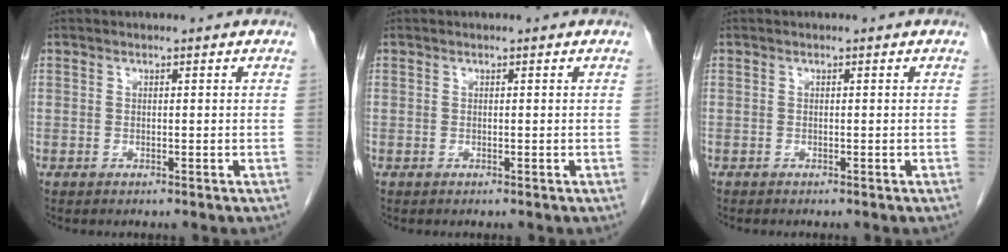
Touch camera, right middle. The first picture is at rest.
{"total": 0.0}
{"total": 0.0}